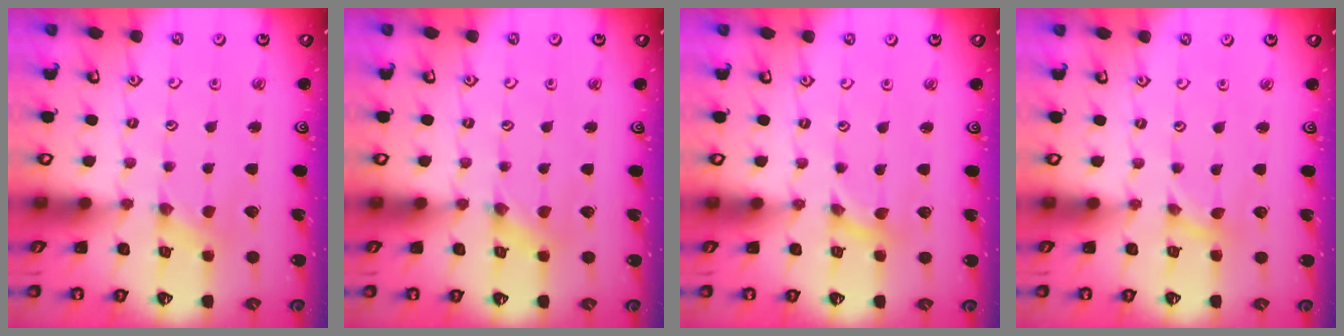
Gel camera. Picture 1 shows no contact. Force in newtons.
{"total": 0.7, "press": 0.6, "slide": 0.3}
{"total": 0.0}
{"total": 0.0}